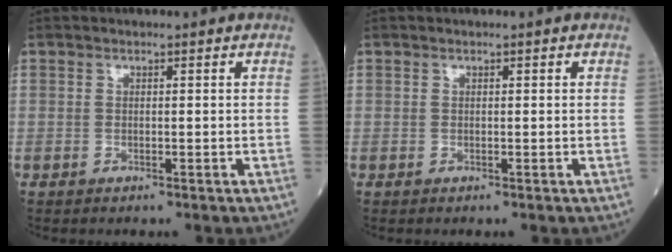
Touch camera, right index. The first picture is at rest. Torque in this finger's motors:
{"motor_torque": [-0.04, 0.00, -0.04, -0.01]}